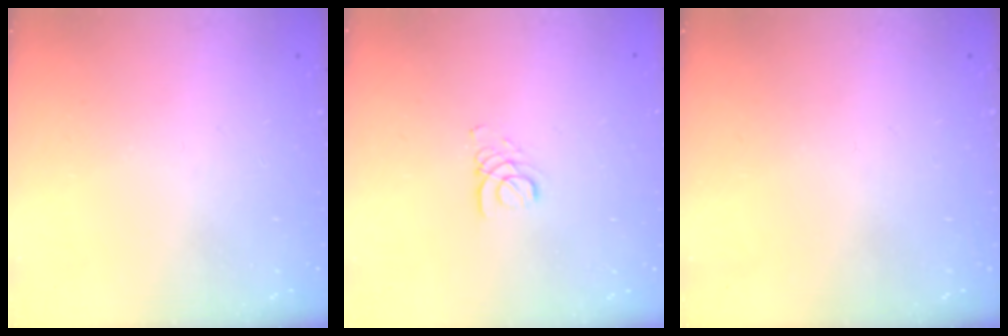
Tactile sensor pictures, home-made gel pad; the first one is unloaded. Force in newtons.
{"total": 2.1, "press": 2.1, "slide": 0.2}
{"total": 0.0}